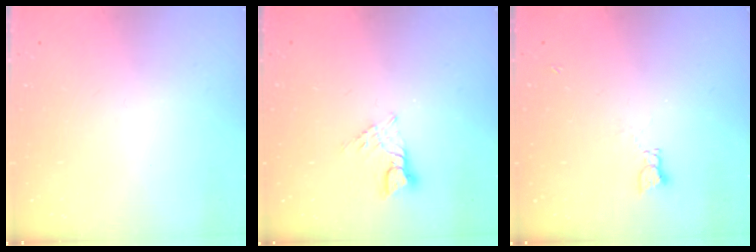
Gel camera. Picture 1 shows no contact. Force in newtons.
{"total": 4.8, "press": 4.8, "slide": 0.2}
{"total": 2.0, "press": 2.0, "slide": 0.3}